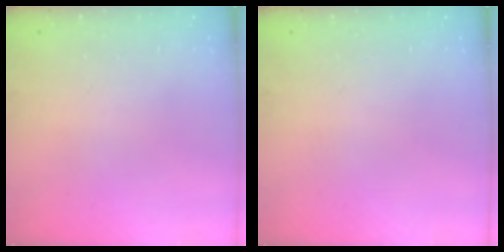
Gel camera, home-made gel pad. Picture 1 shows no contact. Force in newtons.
{"total": 0.0}